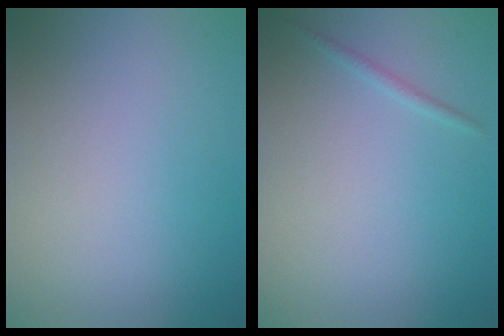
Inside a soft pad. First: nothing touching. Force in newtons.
{"total": 0.7, "press": 0.7, "slide": 0.0}